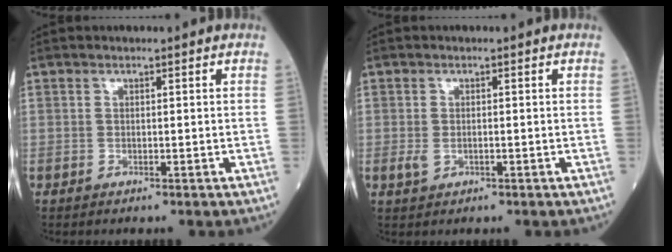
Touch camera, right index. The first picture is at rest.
{"total": 2.0, "force": [-0.4, 1.1, 1.6], "torque": [-0.034, -0.002, -0.002]}